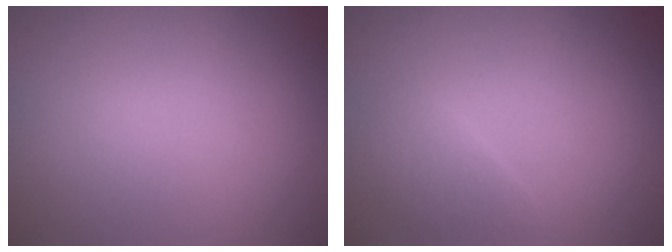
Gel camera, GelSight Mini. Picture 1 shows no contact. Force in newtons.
{"total": 1.3, "press": 1.3, "slide": 0.1}